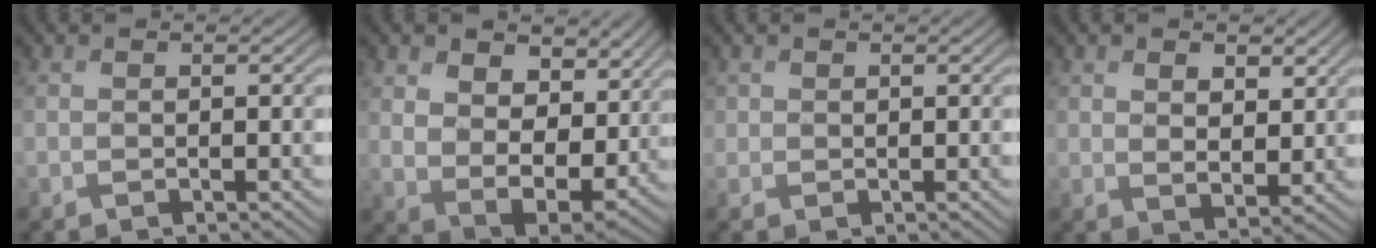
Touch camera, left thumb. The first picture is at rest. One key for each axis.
{"total": 10.4, "fx": 4.5, "fy": 7.0, "fz": 6.2, "tx": -0.151, "ty": -0.021, "tz": 0.082}
{"total": 1.0, "fx": 0.5, "fy": 0.8, "fz": -0.4, "tx": 0.007, "ty": -0.004, "tz": 0.011}
{"total": 4.1, "fx": 2.3, "fy": 2.4, "fz": 2.4, "tx": -0.051, "ty": -0.013, "tz": 0.040}